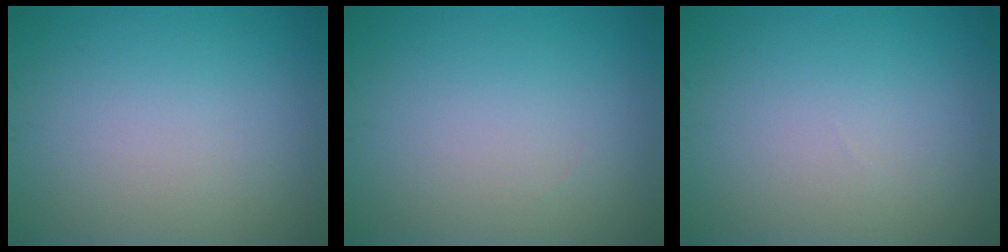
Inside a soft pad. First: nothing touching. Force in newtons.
{"total": 0.0}
{"total": 0.0}